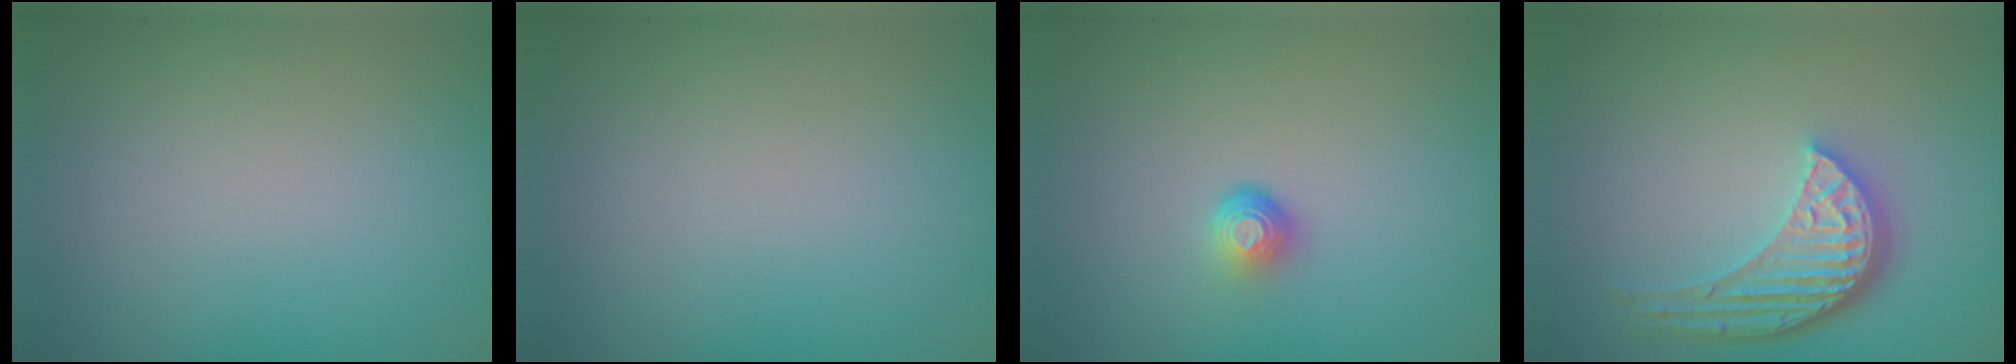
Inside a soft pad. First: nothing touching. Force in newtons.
{"total": 0.0}
{"total": 1.8, "press": 1.1, "slide": 1.4}
{"total": 5.1, "press": 3.8, "slide": 3.4}